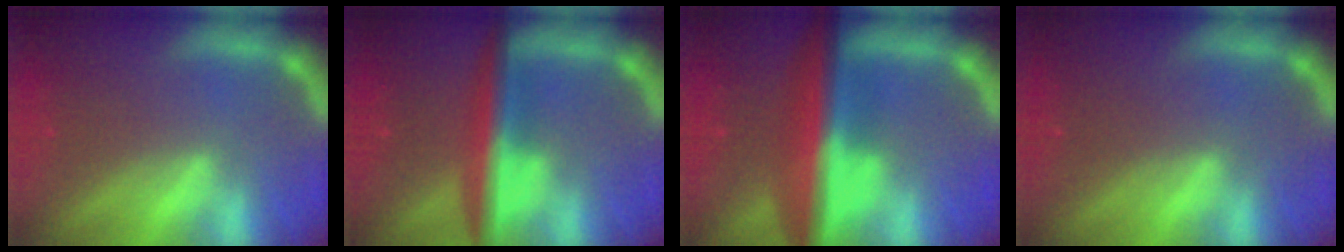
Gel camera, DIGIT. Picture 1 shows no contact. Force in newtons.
{"total": 6.0}
{"total": 10.0}
{"total": 0.0}